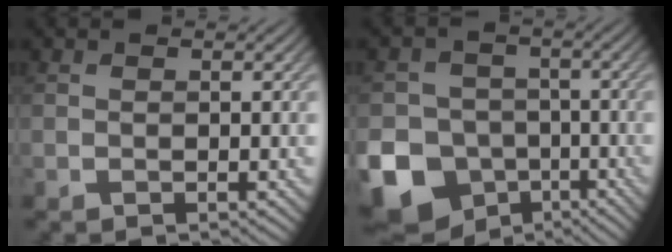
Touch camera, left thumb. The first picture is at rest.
{"total": 15.5, "force": [-7.3, 12.8, 4.9], "torque": [-0.145, -0.062, -0.137]}